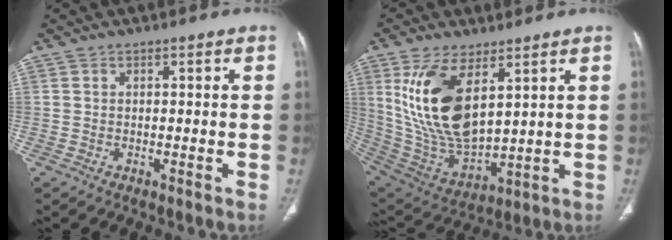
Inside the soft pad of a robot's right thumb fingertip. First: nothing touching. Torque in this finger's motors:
{"motor_torque": [-1.33, 2.30, 1.95, 0.81, 0.58]}